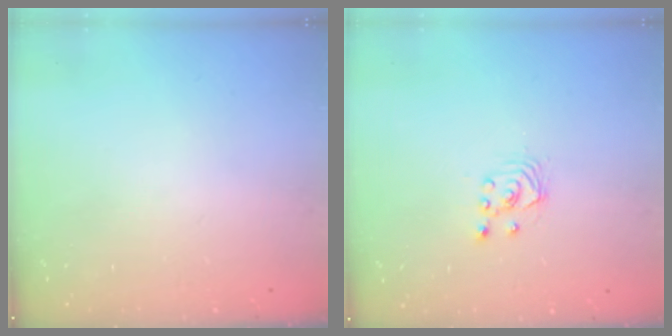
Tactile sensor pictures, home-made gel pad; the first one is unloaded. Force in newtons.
{"total": 1.7, "press": 1.7, "slide": 0.2}